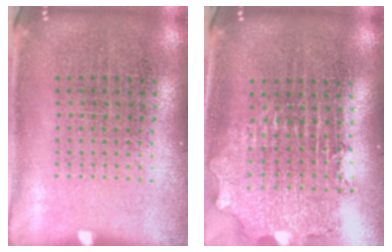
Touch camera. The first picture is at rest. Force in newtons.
{"total": 2.1, "press": 1.6, "slide": 1.4}